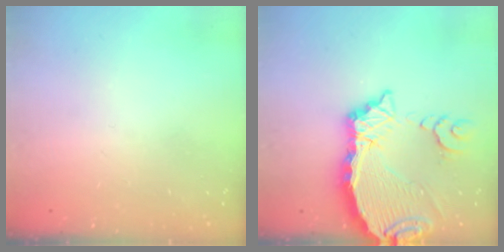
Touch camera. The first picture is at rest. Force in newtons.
{"total": 12.0, "press": 11.9, "slide": 1.4}